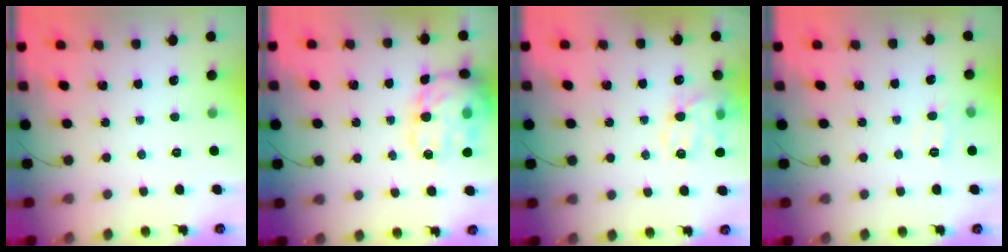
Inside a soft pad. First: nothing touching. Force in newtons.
{"total": 19.2, "press": 19.0, "slide": 2.7}
{"total": 14.0, "press": 13.9, "slide": 1.6}
{"total": 7.0, "press": 6.8, "slide": 1.8}